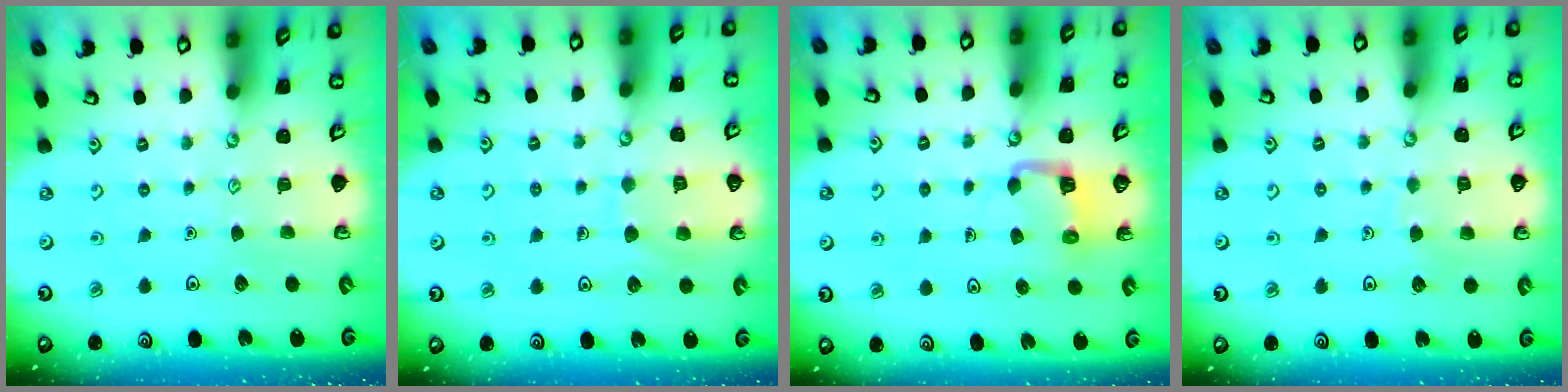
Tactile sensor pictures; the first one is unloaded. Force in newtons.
{"total": 7.5, "press": 7.5, "slide": 0.7}
{"total": 4.1, "press": 4.1, "slide": 0.2}
{"total": 3.5, "press": 3.5, "slide": 0.3}